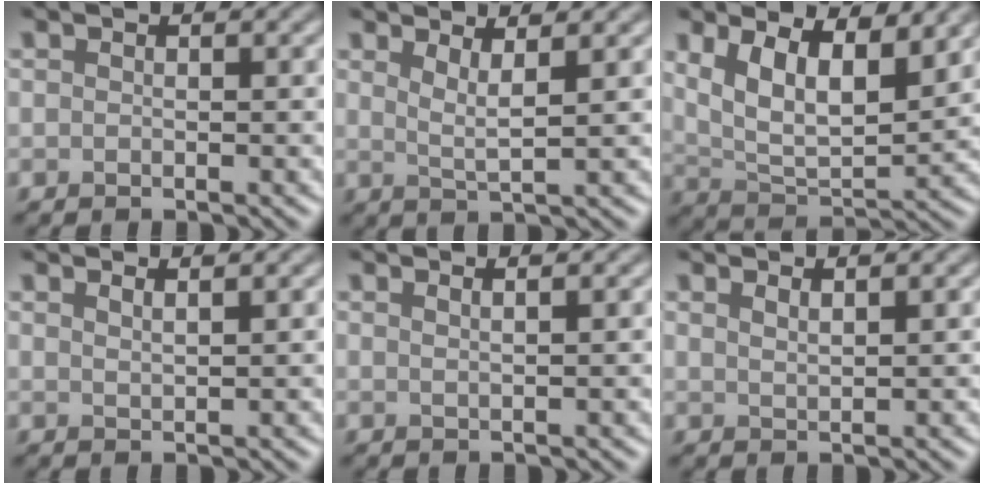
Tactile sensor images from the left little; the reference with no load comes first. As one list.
[{"total": 2.4, "force": [1.5, 0.5, 1.9], "torque": [-0.025, -0.005, 0.025]}, {"total": 7.9, "force": [3.6, 3.5, 6.1], "torque": [-0.107, -0.002, 0.058]}, {"total": 1.5, "force": [1.2, 0.4, 0.8], "torque": [-0.003, 0.006, 0.009]}, {"total": 1.9, "force": [1.2, 0.8, 1.2], "torque": [0.001, 0.004, -0.006]}, {"total": 1.3, "force": [1.1, 0.3, 0.7], "torque": [-0.005, 0.001, 0.016]}]